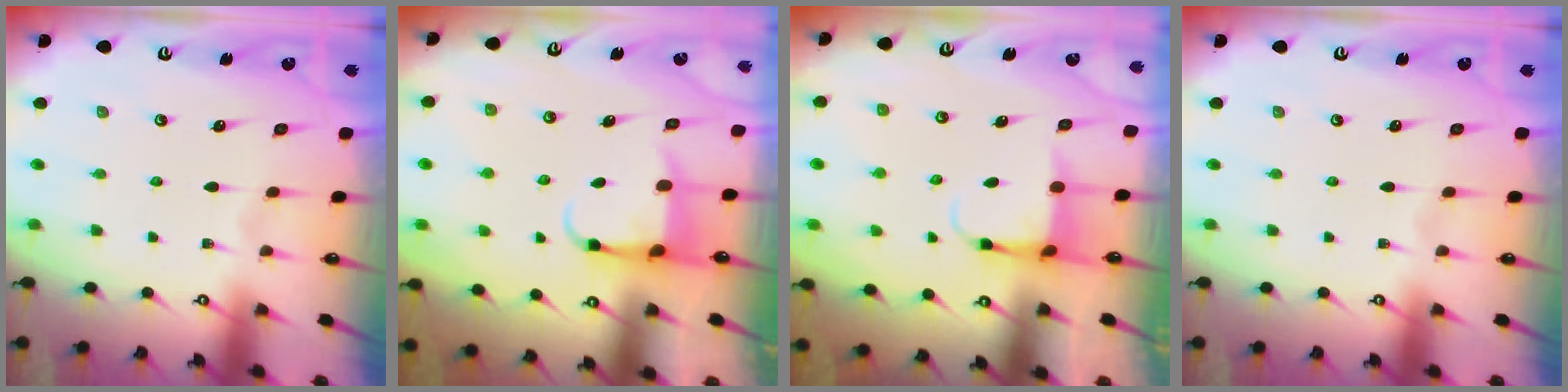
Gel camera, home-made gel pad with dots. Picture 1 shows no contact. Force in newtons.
{"total": 4.3, "press": 4.2, "slide": 0.7}
{"total": 4.0, "press": 3.8, "slide": 1.1}
{"total": 0.0}